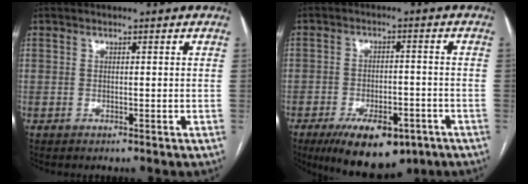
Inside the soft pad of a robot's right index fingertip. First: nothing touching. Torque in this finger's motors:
{"motor_torque": [0.81, -0.74, 0.27, 0.02]}